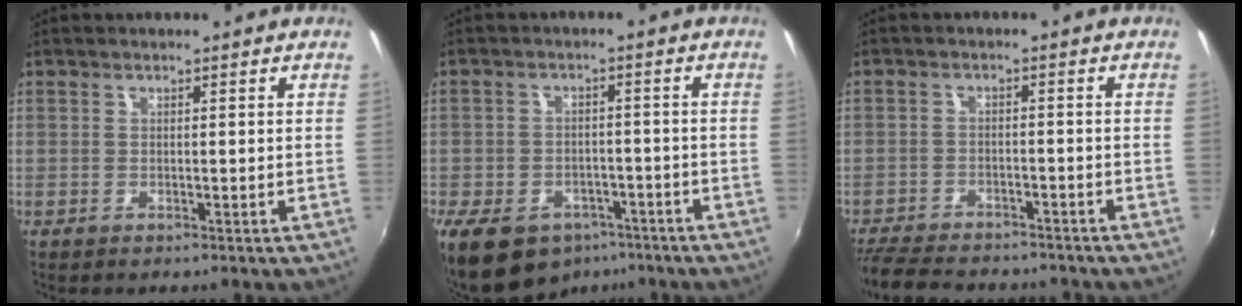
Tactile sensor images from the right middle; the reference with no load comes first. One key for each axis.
{"total": 13.4, "fx": -8.8, "fy": 8.3, "fz": 5.8, "tx": -0.146, "ty": -0.008, "tz": -0.128}
{"total": 12.7, "fx": -11.1, "fy": 3.7, "fz": 5.0, "tx": -0.122, "ty": -0.017, "tz": -0.174}